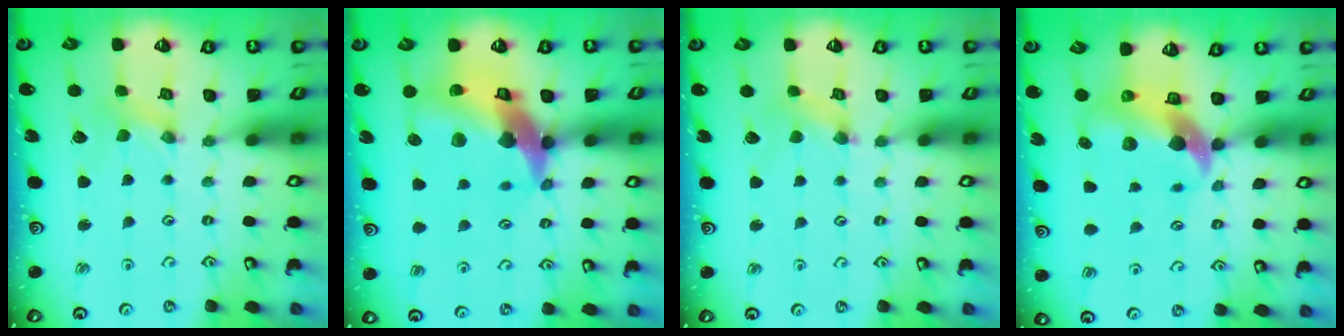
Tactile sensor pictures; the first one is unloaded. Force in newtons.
{"total": 18.4, "press": 18.2, "slide": 2.4}
{"total": 1.2, "press": 1.2, "slide": 0.2}
{"total": 10.6, "press": 10.5, "slide": 1.9}